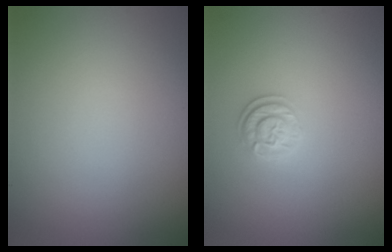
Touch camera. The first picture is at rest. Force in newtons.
{"total": 2.1, "press": 1.8, "slide": 1.2}